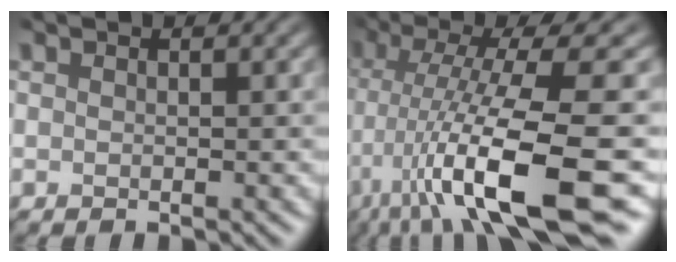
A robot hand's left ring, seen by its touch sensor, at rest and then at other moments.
{"total": 13.1, "force": [-5.3, 2.8, 11.6], "torque": [-0.197, -0.020, -0.075]}